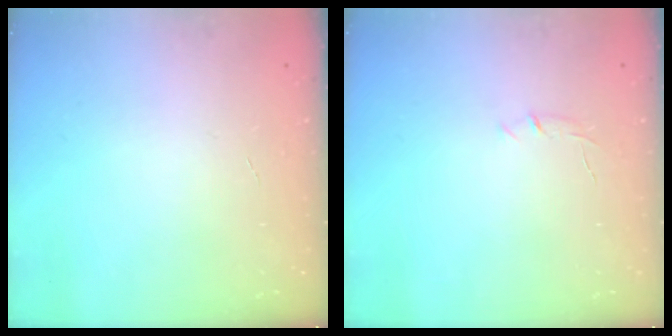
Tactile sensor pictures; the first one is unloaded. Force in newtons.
{"total": 4.2, "press": 4.0, "slide": 1.3}